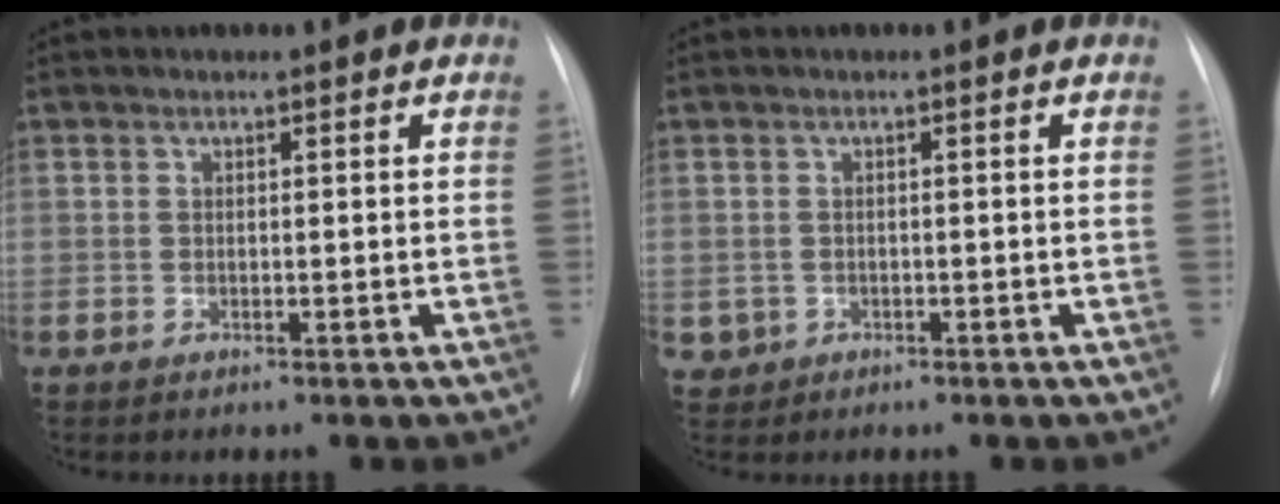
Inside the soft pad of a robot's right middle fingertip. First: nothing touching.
{"total": 2.1, "force": [-0.6, 2.0, 0.1], "torque": [0.001, 0.008, -0.003]}